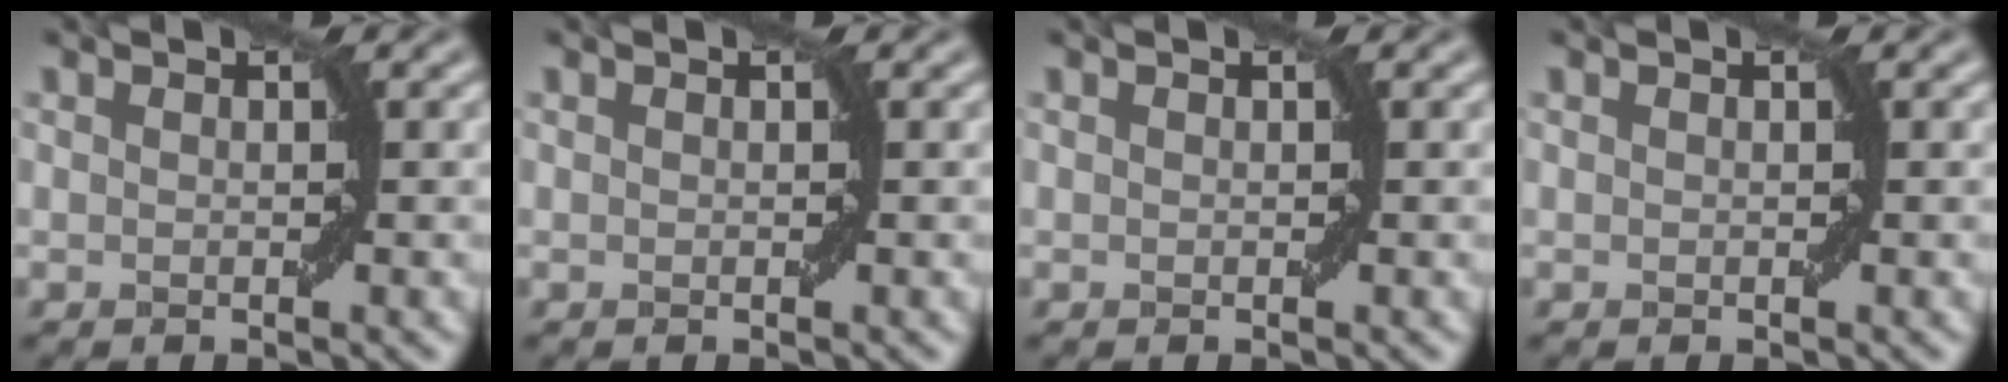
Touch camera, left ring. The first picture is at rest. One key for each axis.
{"total": 0.0}
{"total": 0.0}
{"total": 0.0}